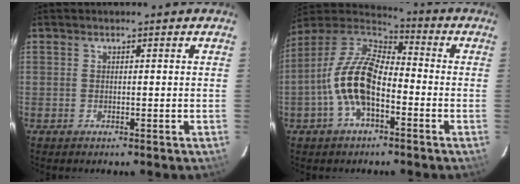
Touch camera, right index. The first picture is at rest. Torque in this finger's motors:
{"motor_torque": [1.69, -0.45, 1.05, 0.21]}